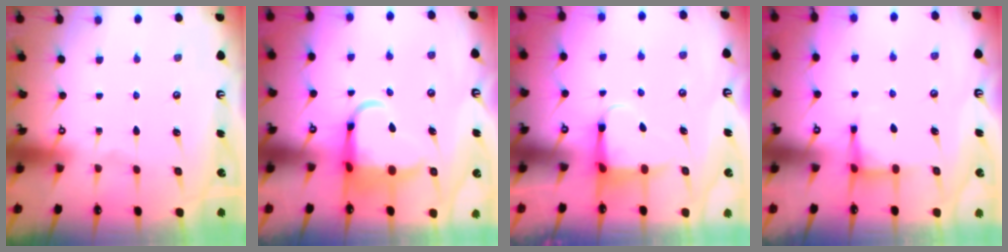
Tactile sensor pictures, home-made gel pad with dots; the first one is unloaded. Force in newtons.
{"total": 7.6, "press": 7.3, "slide": 1.9}
{"total": 4.0, "press": 4.0, "slide": 0.4}
{"total": 3.9, "press": 3.9, "slide": 0.6}